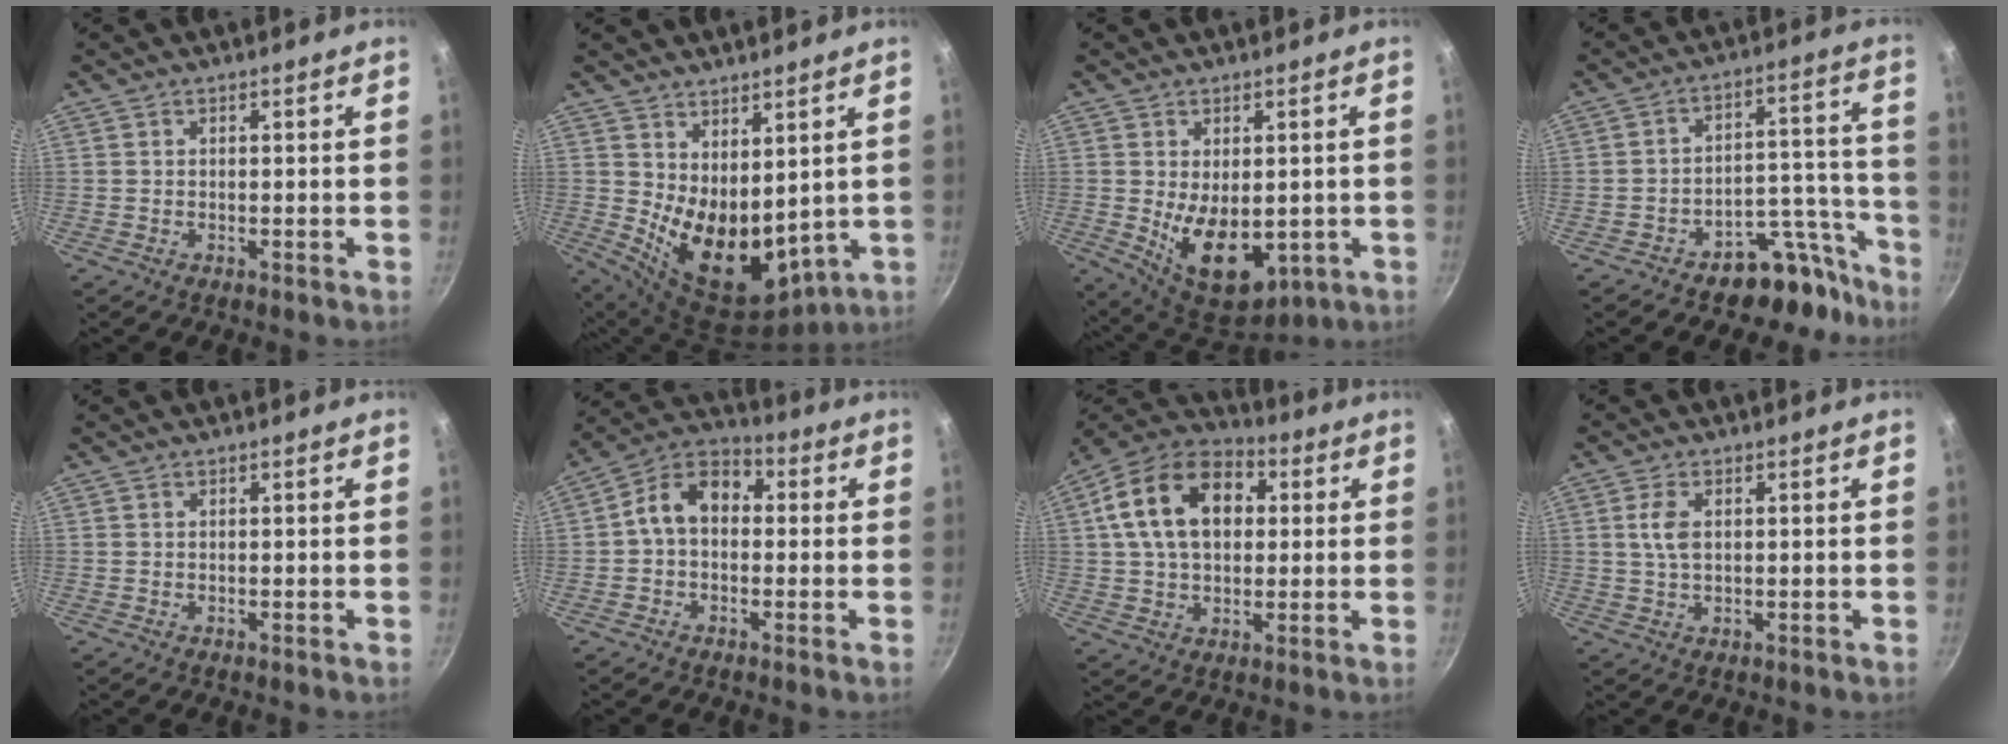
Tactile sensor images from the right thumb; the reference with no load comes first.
{"total": 13.7, "force": [3.1, 8.1, 10.6], "torque": [-0.136, -0.051, 0.082]}
{"total": 12.8, "force": [-1.5, 7.9, 10.0], "torque": [-0.129, -0.019, 0.003]}
{"total": 11.9, "force": [-8.9, 6.6, 4.1], "torque": [0.024, 0.110, -0.129]}
{"total": 0.0}
{"total": 9.8, "force": [0.4, 7.1, 6.8], "torque": [-0.092, 0.036, -0.018]}
{"total": 18.4, "force": [4.0, 12.5, 12.9], "torque": [-0.202, 0.023, 0.052]}
{"total": 4.1, "force": [0.8, 2.3, 3.4], "torque": [-0.068, 0.003, 0.015]}